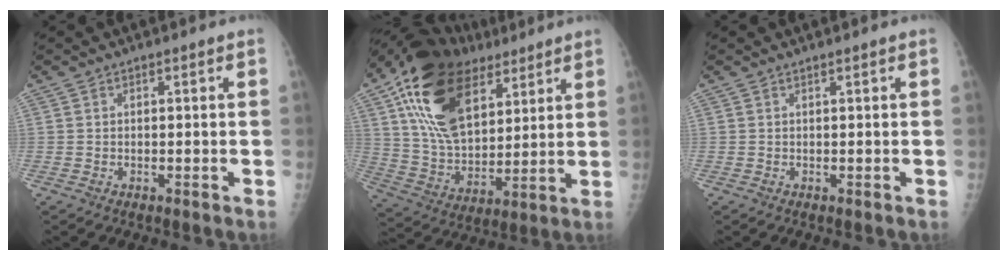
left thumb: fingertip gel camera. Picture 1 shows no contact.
{"total": 24.9, "force": [12.7, 14.2, 16.1], "torque": [-0.267, -0.023, 0.230]}
{"total": 0.0}